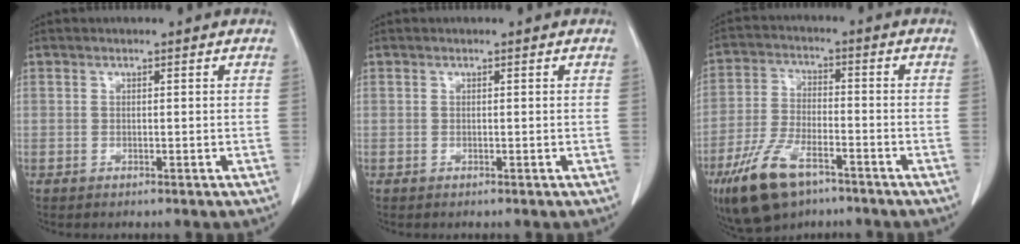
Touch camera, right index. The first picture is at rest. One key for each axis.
{"total": 0.0}
{"total": 11.5, "fx": -7.1, "fy": 4.6, "fz": 7.7, "tx": -0.167, "ty": -0.012, "tz": -0.127}